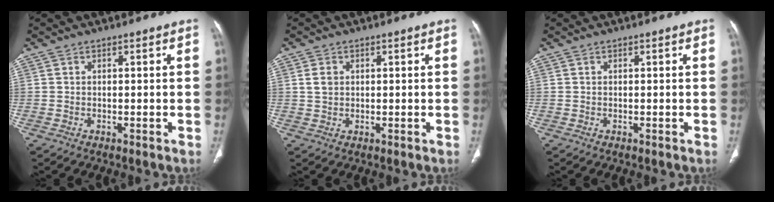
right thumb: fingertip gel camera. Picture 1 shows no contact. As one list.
[{"total": 2.3, "force": [0.6, 1.8, 1.3], "torque": [-0.021, -0.001, 0.015]}, {"total": 0.0}]